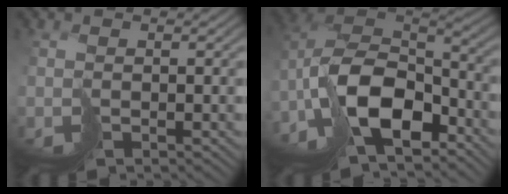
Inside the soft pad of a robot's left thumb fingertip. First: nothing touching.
{"total": 13.8, "force": [-8.0, 6.7, 9.1], "torque": [-0.196, -0.011, -0.158]}